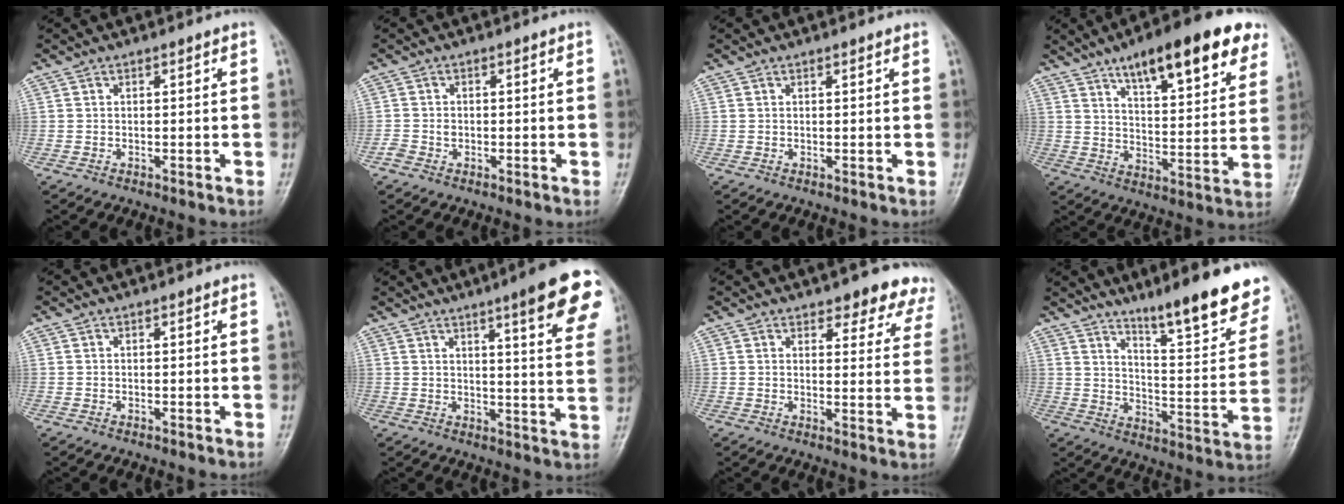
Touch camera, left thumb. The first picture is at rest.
{"total": 1.7, "force": [-0.8, 1.3, 0.8], "torque": [-0.006, 0.010, -0.014]}
{"total": 0.6, "force": [0.5, 0.1, 0.4], "torque": [-0.007, 0.000, 0.007]}
{"total": 20.3, "force": [12.0, 6.2, 15.1], "torque": [-0.183, -0.036, 0.177]}
{"total": 0.0}
{"total": 16.7, "force": [9.6, 2.7, 13.5], "torque": [-0.147, -0.036, 0.112]}
{"total": 9.6, "force": [8.0, 3.9, 3.6], "torque": [0.006, -0.039, 0.074]}
{"total": 17.8, "force": [12.6, 3.2, 12.1], "torque": [-0.129, -0.079, 0.193]}